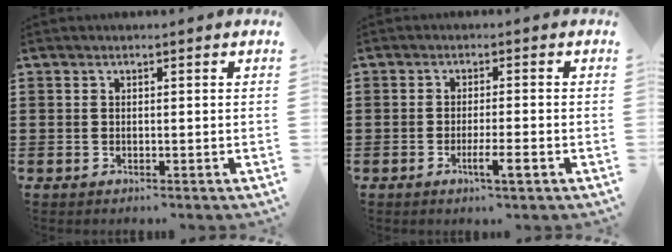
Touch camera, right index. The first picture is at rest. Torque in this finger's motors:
{"motor_torque": [0.82, -0.06, 0.31, 0.08]}